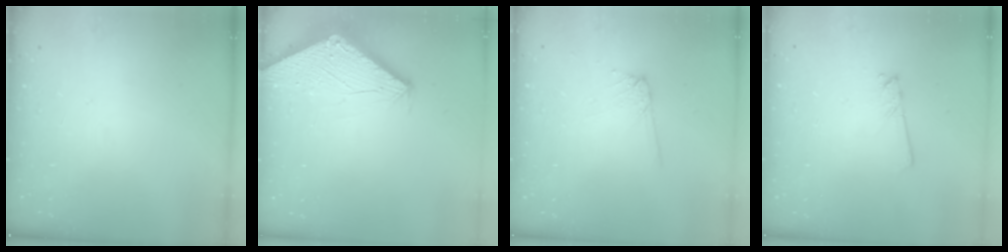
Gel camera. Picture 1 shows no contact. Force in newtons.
{"total": 2.9, "press": 2.9, "slide": 0.2}
{"total": 6.3, "press": 6.3, "slide": 0.8}
{"total": 2.6, "press": 2.5, "slide": 0.2}